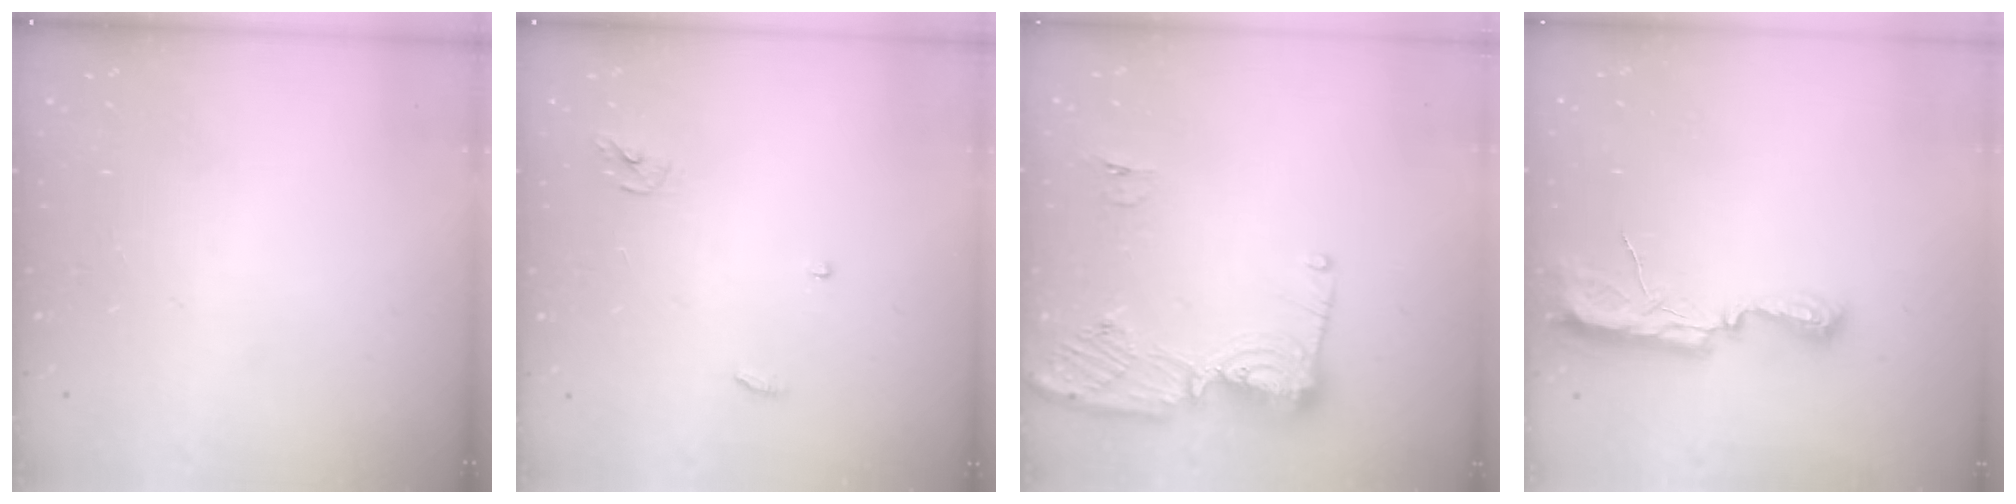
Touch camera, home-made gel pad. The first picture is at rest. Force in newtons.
{"total": 3.8, "press": 3.8, "slide": 0.4}
{"total": 11.7, "press": 11.7, "slide": 1.2}
{"total": 8.1, "press": 8.0, "slide": 0.8}